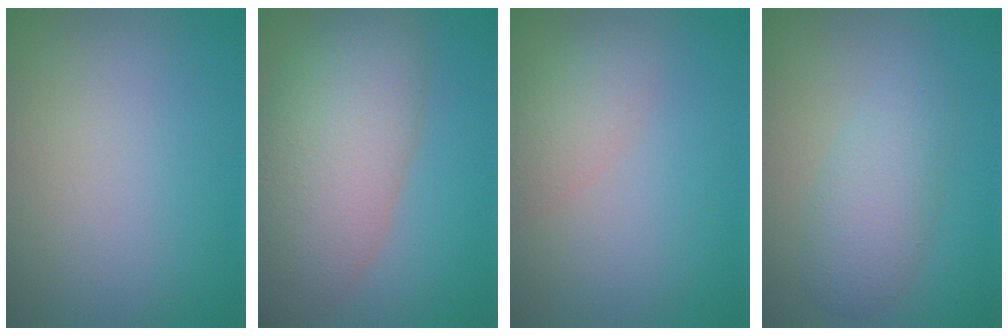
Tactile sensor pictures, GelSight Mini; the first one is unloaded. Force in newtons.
{"total": 10.3, "press": 10.3, "slide": 0.5}
{"total": 2.7, "press": 2.7, "slide": 0.2}
{"total": 3.4, "press": 3.4, "slide": 0.1}